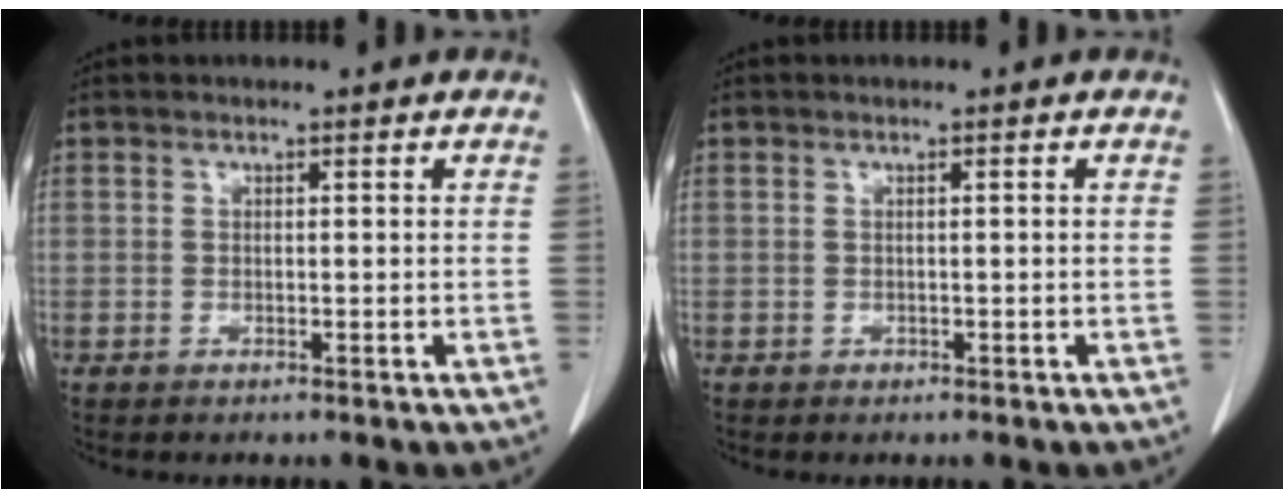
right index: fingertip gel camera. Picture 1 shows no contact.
{"total": 0.0}